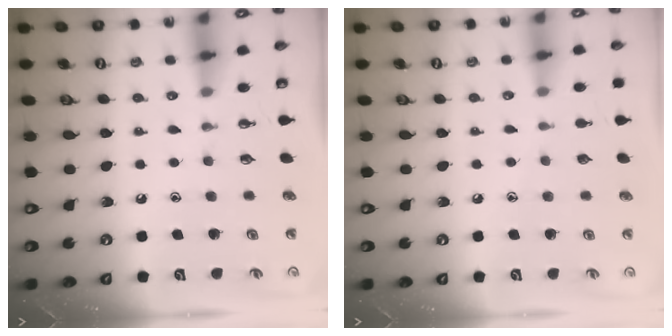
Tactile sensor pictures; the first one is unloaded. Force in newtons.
{"total": 3.3, "press": 3.2, "slide": 0.4}